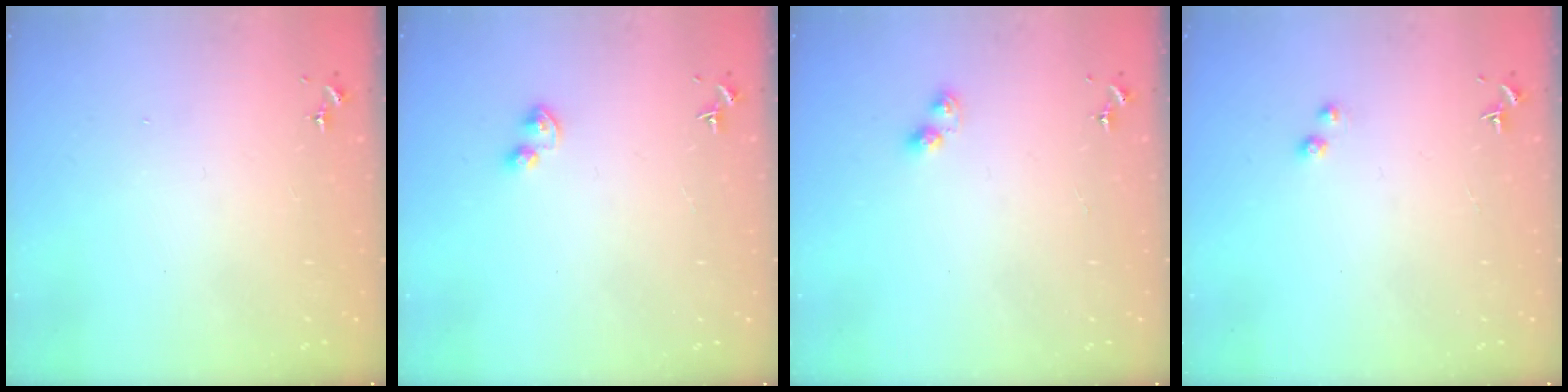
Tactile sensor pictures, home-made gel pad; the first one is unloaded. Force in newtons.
{"total": 3.8, "press": 3.8, "slide": 0.6}
{"total": 4.7, "press": 4.5, "slide": 1.3}
{"total": 1.0, "press": 1.0, "slide": 0.1}